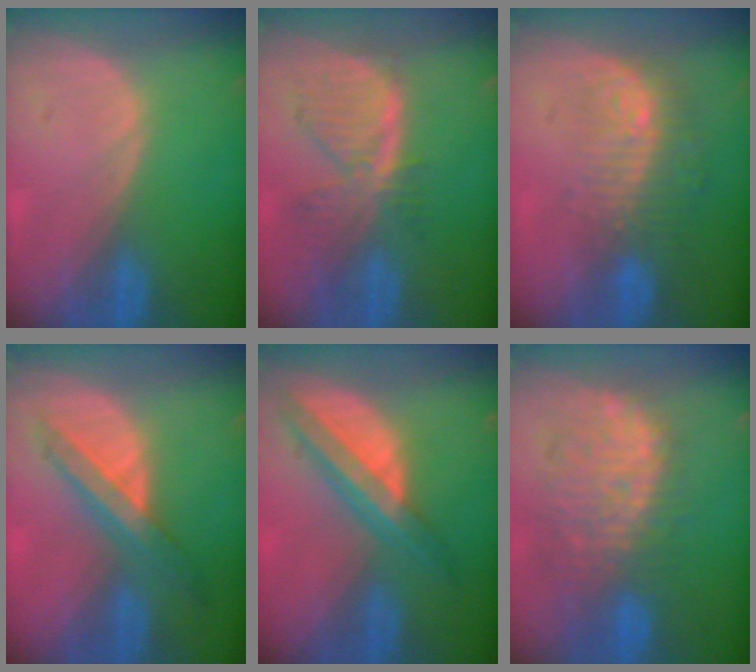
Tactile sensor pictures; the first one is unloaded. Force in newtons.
{"total": 8.1, "press": 7.0, "slide": 4.0}
{"total": 9.7, "press": 8.3, "slide": 5.1}
{"total": 7.2, "press": 6.2, "slide": 3.5}
{"total": 7.9, "press": 6.6, "slide": 4.3}
{"total": 10.7, "press": 10.0, "slide": 3.9}